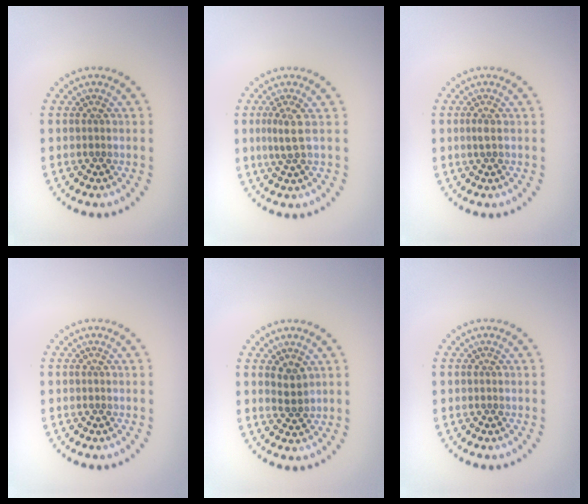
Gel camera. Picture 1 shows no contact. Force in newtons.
{"total": 1.9, "press": 1.4, "slide": 1.3}
{"total": 0.7, "press": 0.6, "slide": 0.3}
{"total": 0.0}
{"total": 1.6, "press": 1.4, "slide": 0.9}
{"total": 0.0}